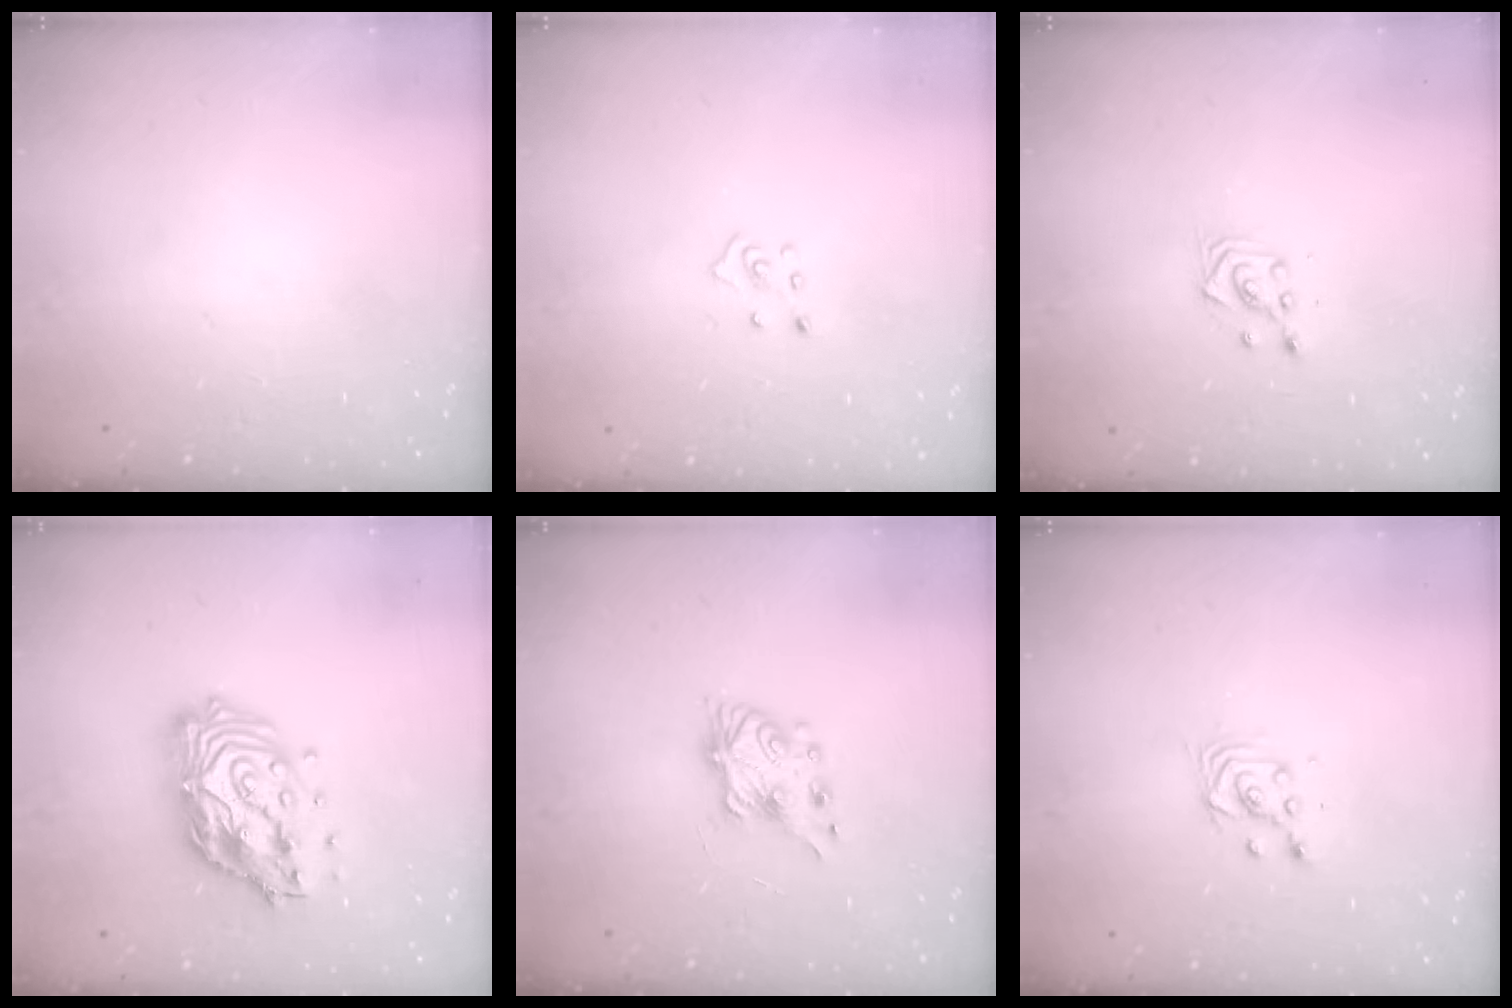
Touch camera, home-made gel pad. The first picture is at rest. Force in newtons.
{"total": 3.7, "press": 3.6, "slide": 0.4}
{"total": 3.0, "press": 2.9, "slide": 0.8}
{"total": 17.1, "press": 17.0, "slide": 1.5}
{"total": 7.1, "press": 7.1, "slide": 0.5}
{"total": 3.4, "press": 3.4, "slide": 0.2}